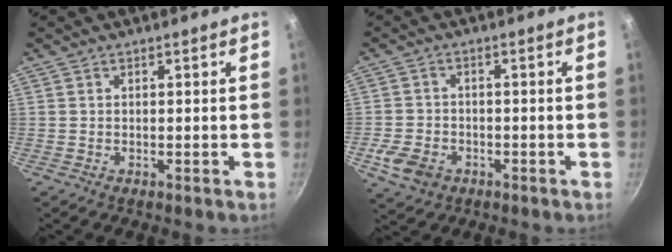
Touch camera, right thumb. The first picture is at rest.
{"total": 6.2, "force": [-2.7, 4.7, 3.1], "torque": [-0.058, 0.012, -0.043]}